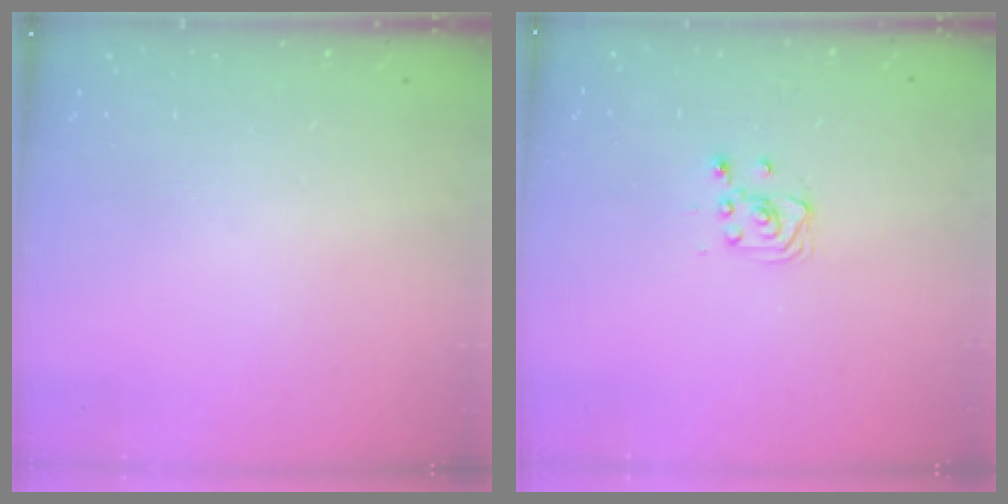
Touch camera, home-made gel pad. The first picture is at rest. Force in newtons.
{"total": 2.9, "press": 2.9, "slide": 0.4}